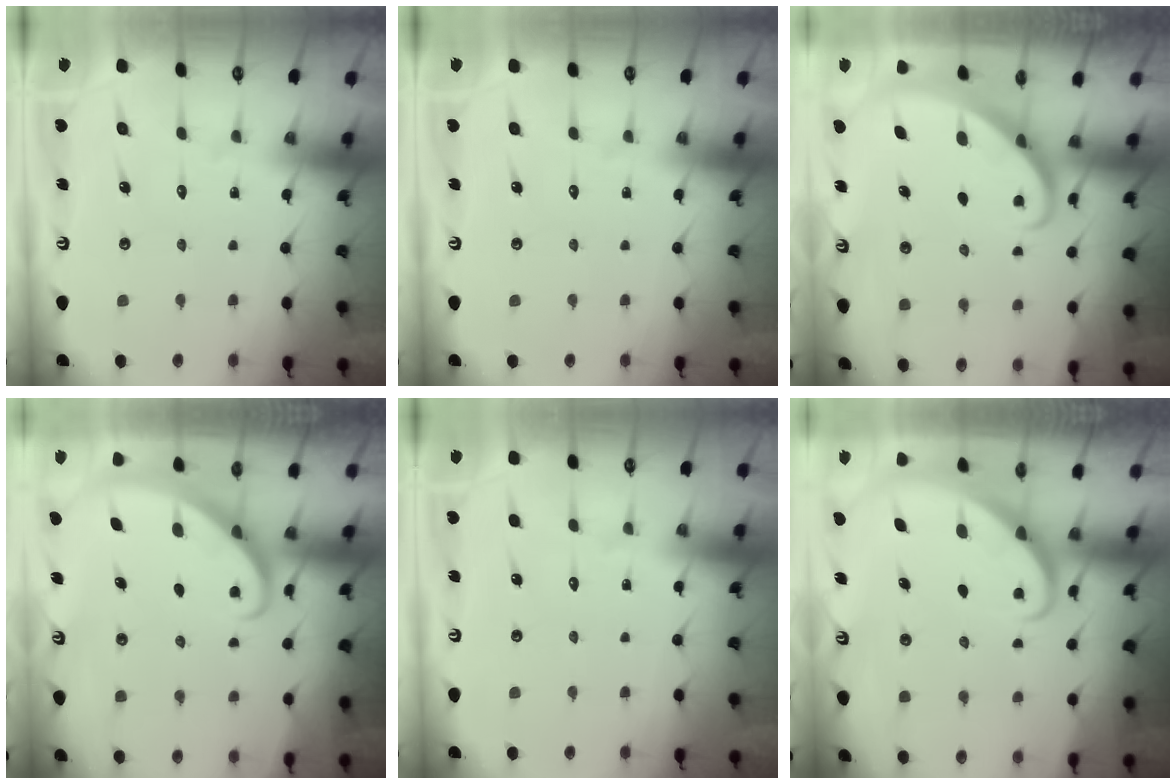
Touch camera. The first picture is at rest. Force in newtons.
{"total": 0.0}
{"total": 2.6, "press": 2.6, "slide": 0.3}
{"total": 2.8, "press": 2.8, "slide": 0.2}
{"total": 0.0}
{"total": 2.3, "press": 2.3, "slide": 0.2}